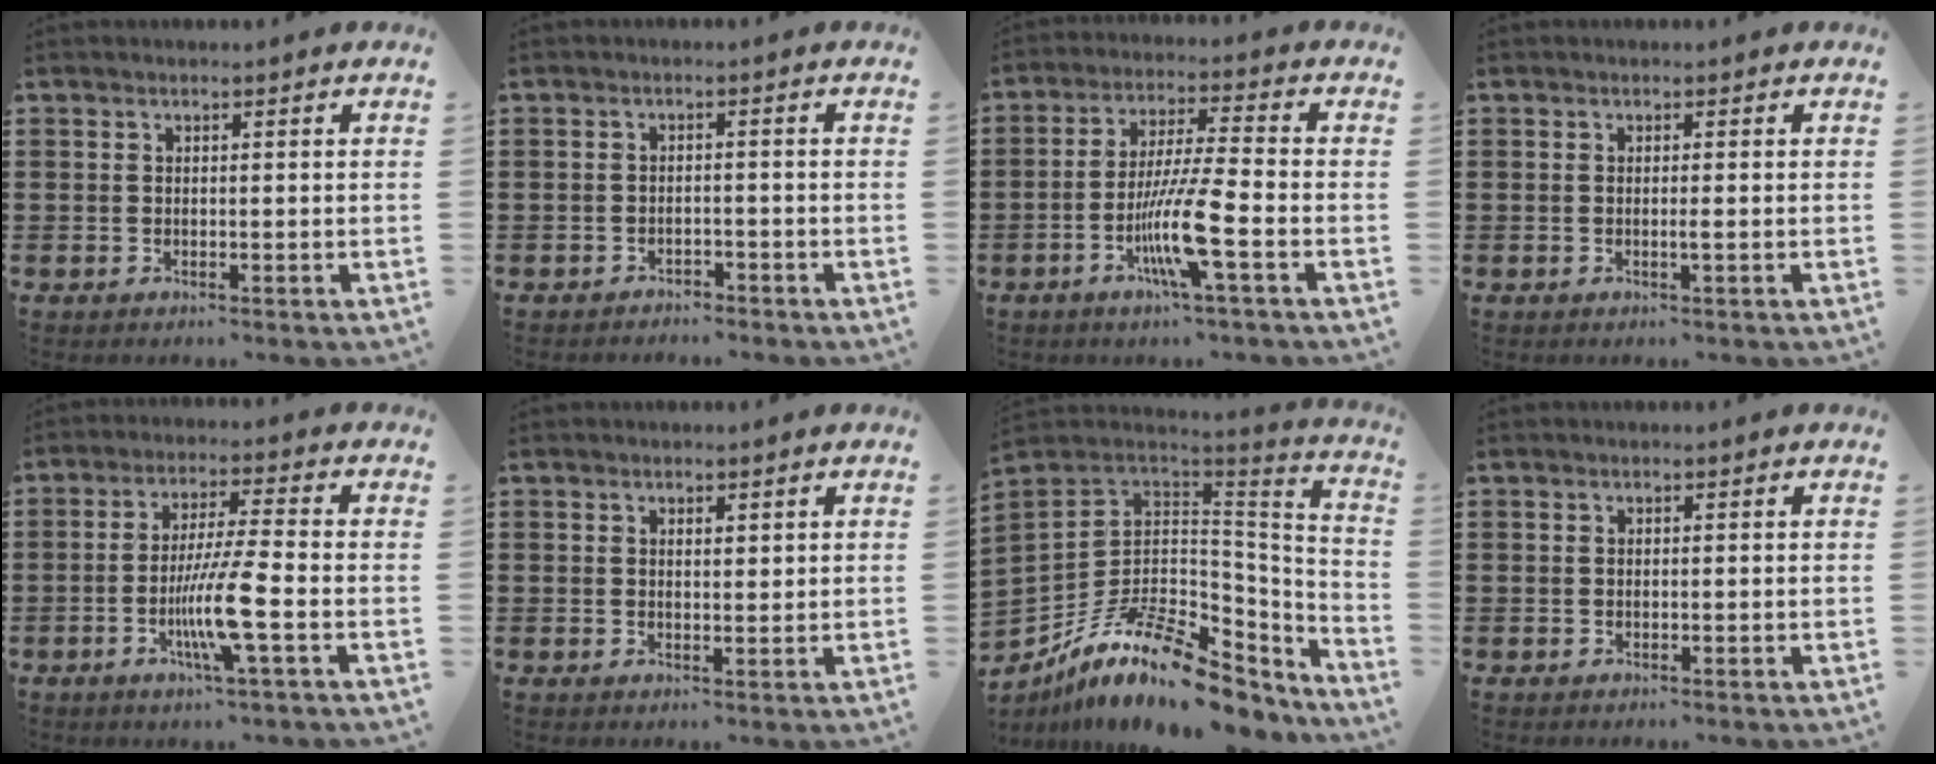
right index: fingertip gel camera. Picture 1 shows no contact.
{"total": 1.7, "force": [-1.7, 0.3, -0.1], "torque": [-0.005, 0.002, -0.038]}
{"total": 9.8, "force": [-3.9, 0.4, 9.0], "torque": [-0.181, -0.013, -0.078]}
{"total": 0.9, "force": [-0.2, -0.2, 0.9], "torque": [-0.016, -0.006, -0.003]}
{"total": 9.0, "force": [-3.1, 0.0, 8.4], "torque": [-0.158, -0.015, -0.059]}
{"total": 0.9, "force": [0.6, 0.4, 0.6], "torque": [-0.012, 0.004, 0.011]}
{"total": 15.9, "force": [-8.9, 6.8, 11.3], "torque": [-0.234, 0.027, -0.155]}
{"total": 0.0}